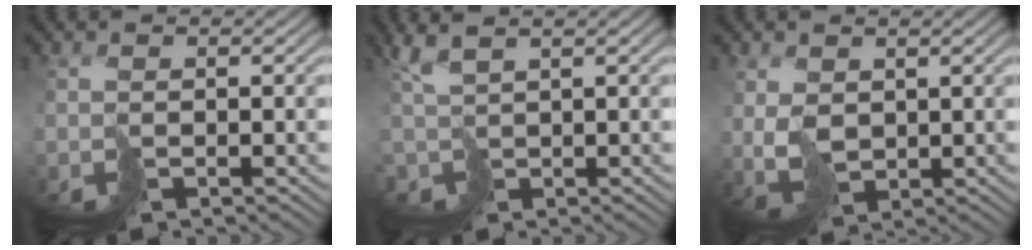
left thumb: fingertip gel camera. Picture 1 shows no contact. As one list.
[{"total": 2.1, "force": [2.1, 0.4, 0.1], "torque": [-0.011, 0.001, 0.044]}, {"total": 2.8, "force": [1.4, 2.2, 1.0], "torque": [-0.036, 0.000, 0.038]}]